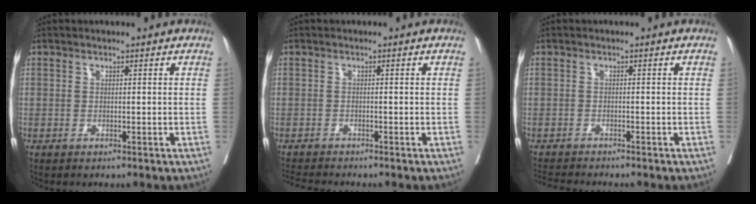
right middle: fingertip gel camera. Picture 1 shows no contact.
{"total": 3.7, "force": [-3.5, -0.1, 1.1], "torque": [-0.015, -0.013, -0.057]}
{"total": 4.1, "force": [-3.9, 0.0, 1.2], "torque": [-0.015, -0.012, -0.062]}